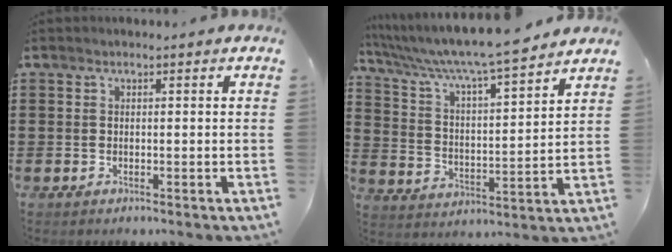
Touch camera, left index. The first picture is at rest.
{"total": 7.1, "force": [6.3, -0.3, 3.2], "torque": [-0.089, -0.046, 0.101]}